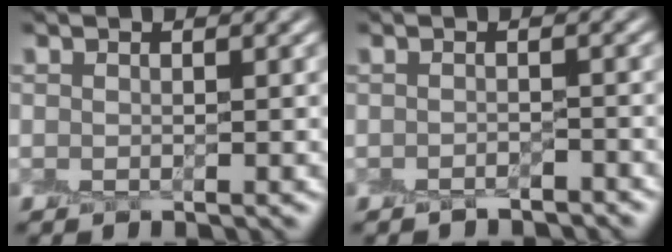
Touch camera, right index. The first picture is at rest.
{"total": 1.4, "force": [-1.3, 0.0, 0.4], "torque": [-0.004, -0.002, -0.024]}